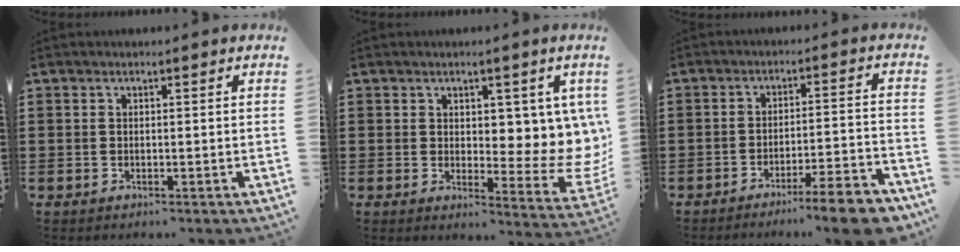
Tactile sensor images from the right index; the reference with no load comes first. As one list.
[{"total": 5.8, "force": [2.9, 3.6, 3.6], "torque": [-0.051, -0.020, 0.049]}, {"total": 8.1, "force": [-6.7, 0.3, 4.5], "torque": [-0.062, 0.004, -0.122]}]